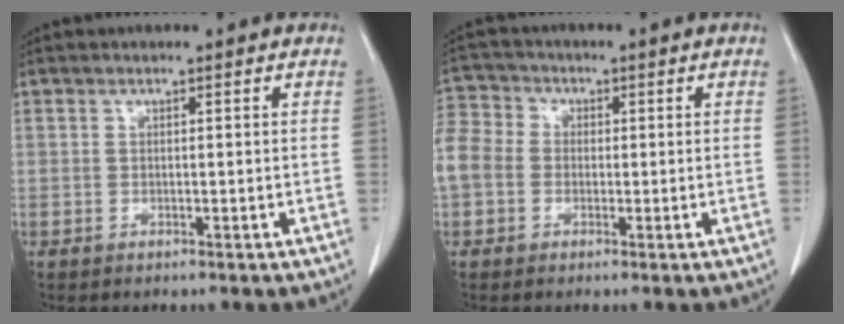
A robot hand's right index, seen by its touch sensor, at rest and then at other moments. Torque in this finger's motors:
{"motor_torque": [2.14, 0.00, 1.05, 0.21]}